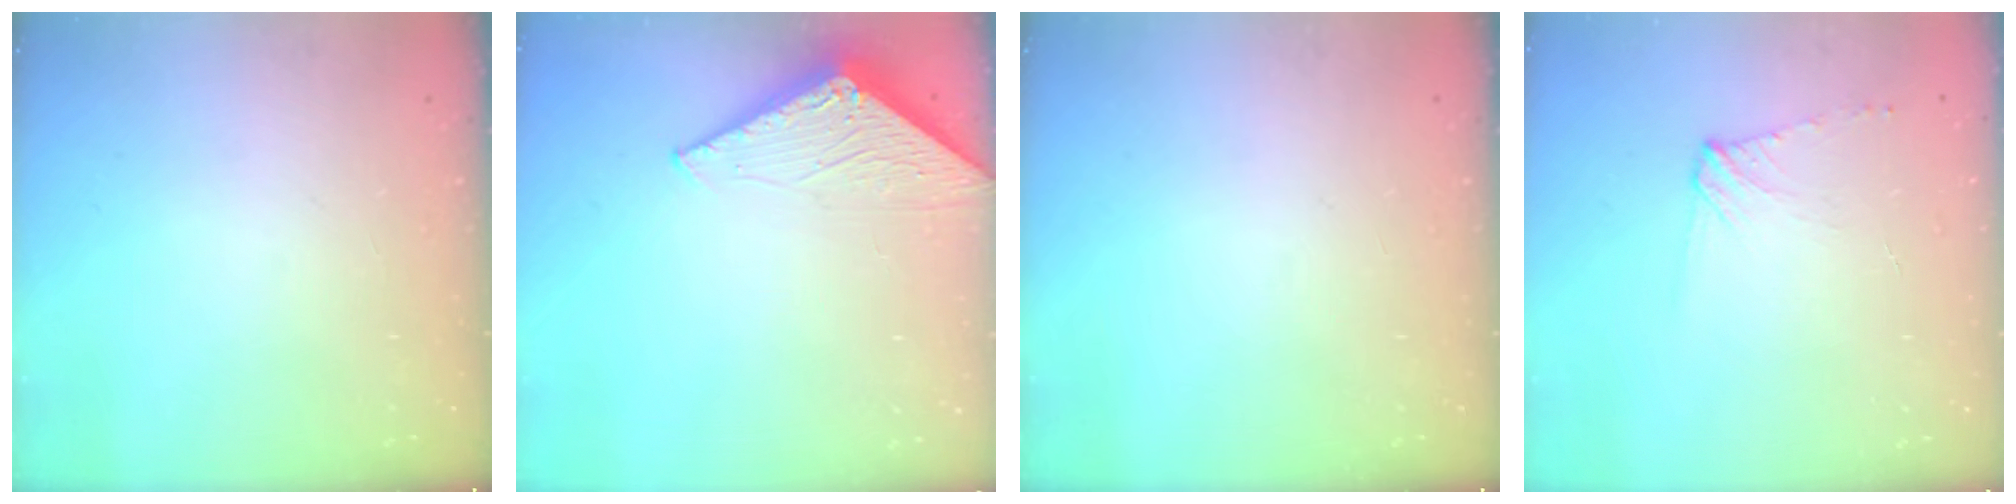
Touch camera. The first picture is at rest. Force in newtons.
{"total": 3.0, "press": 3.0, "slide": 0.2}
{"total": 0.0}
{"total": 6.1, "press": 6.0, "slide": 1.0}